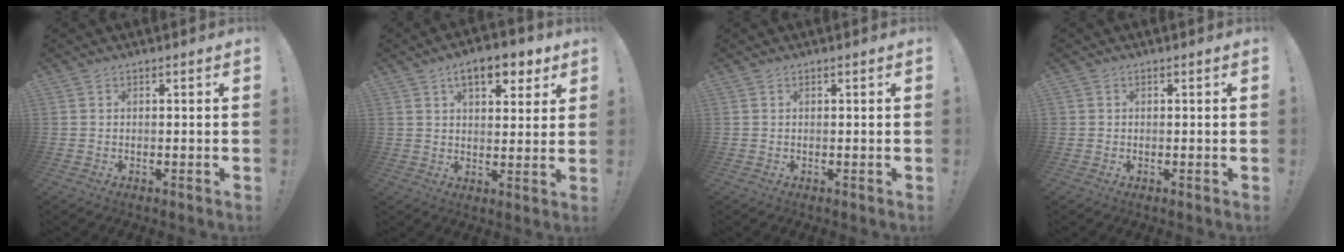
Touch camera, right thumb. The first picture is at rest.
{"total": 10.0, "force": [5.6, 4.6, 6.8], "torque": [-0.089, -0.019, 0.096]}
{"total": 0.0}
{"total": 0.6, "force": [0.1, 0.6, -0.1], "torque": [-0.005, 0.004, 0.003]}